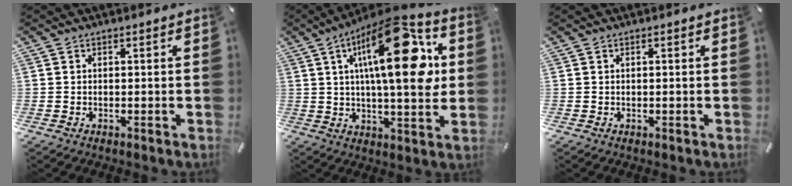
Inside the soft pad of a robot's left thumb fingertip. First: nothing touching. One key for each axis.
{"total": 24.1, "fx": 7.4, "fy": 9.6, "fz": 20.8, "tx": -0.313, "ty": -0.028, "tz": 0.107}
{"total": 0.0}